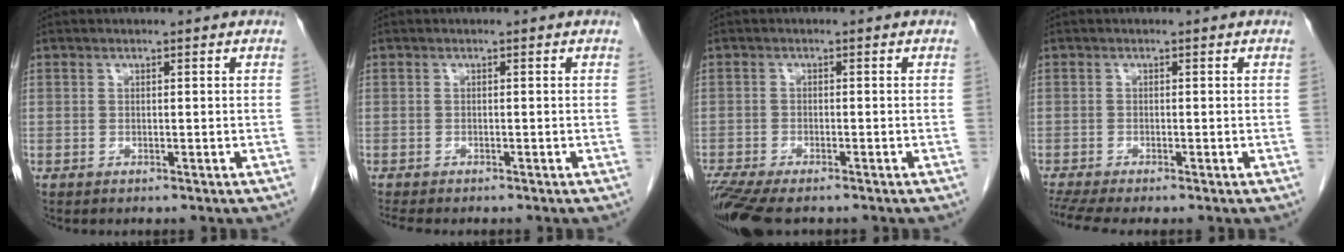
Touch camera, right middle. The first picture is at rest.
{"total": 3.4, "force": [-3.0, 0.6, 1.6], "torque": [-0.028, -0.011, -0.042]}
{"total": 8.4, "force": [-6.7, 2.0, 4.7], "torque": [-0.087, -0.015, -0.114]}
{"total": 4.0, "force": [-3.4, -0.2, 2.2], "torque": [-0.046, -0.013, -0.062]}